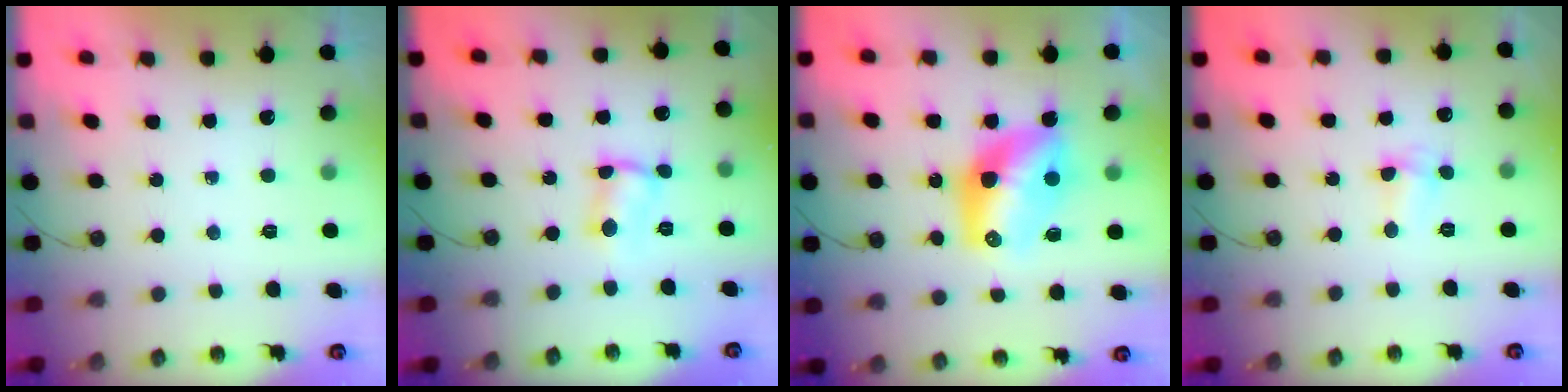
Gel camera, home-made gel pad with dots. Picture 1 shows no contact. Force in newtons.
{"total": 2.7, "press": 2.7, "slide": 0.1}
{"total": 12.2, "press": 12.1, "slide": 1.0}
{"total": 3.0, "press": 2.9, "slide": 0.6}